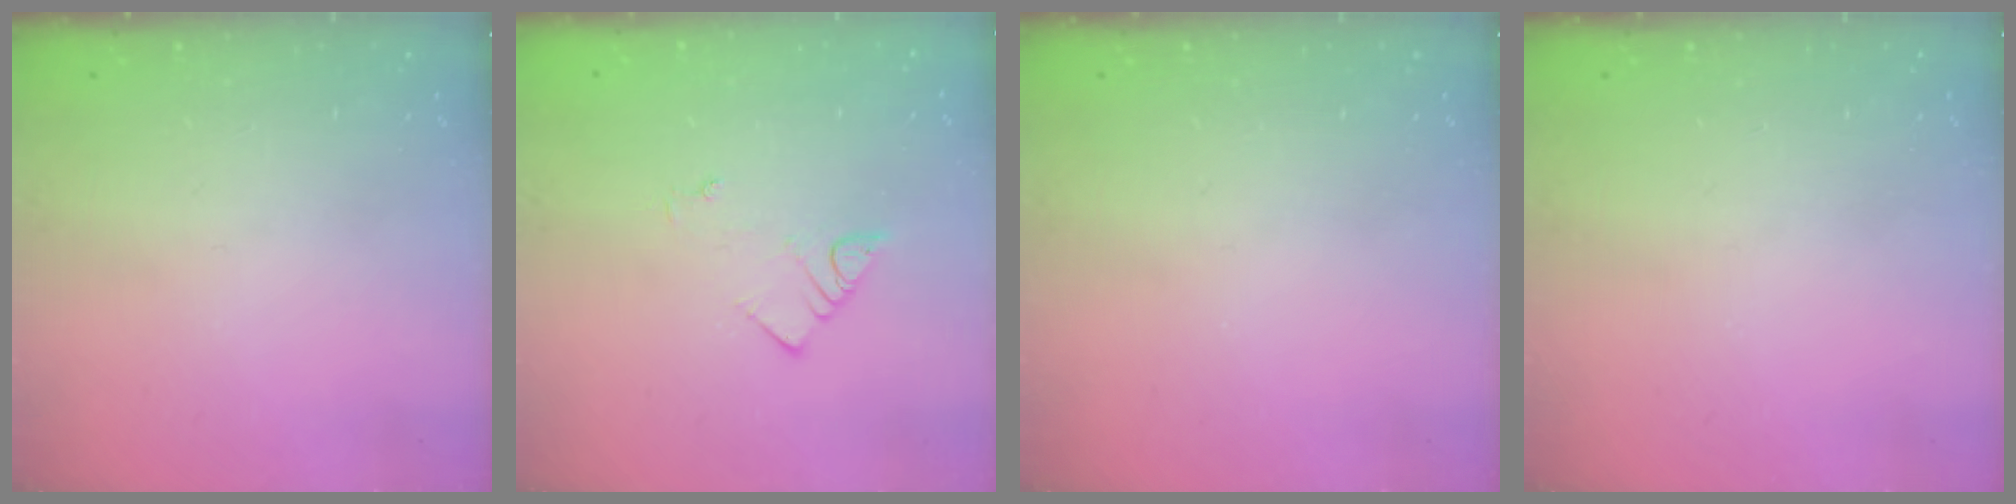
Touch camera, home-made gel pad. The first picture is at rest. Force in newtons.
{"total": 1.9, "press": 1.8, "slide": 0.4}
{"total": 0.0}
{"total": 0.0}